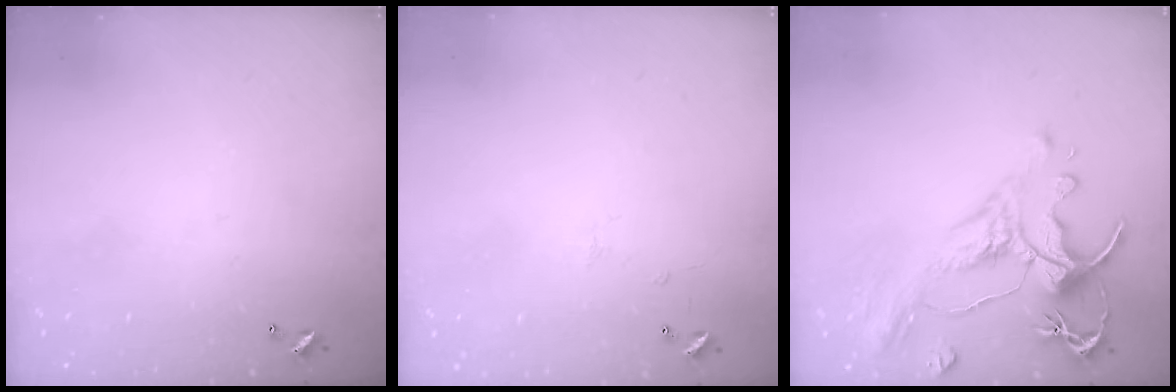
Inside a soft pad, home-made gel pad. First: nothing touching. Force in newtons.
{"total": 5.4, "press": 5.3, "slide": 0.6}
{"total": 1.5, "press": 0.2, "slide": 1.5}